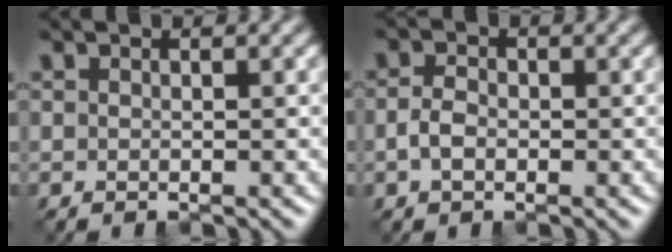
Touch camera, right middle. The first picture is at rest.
{"total": 1.9, "force": [-0.7, 1.2, 1.2], "torque": [-0.026, 0.001, -0.019]}